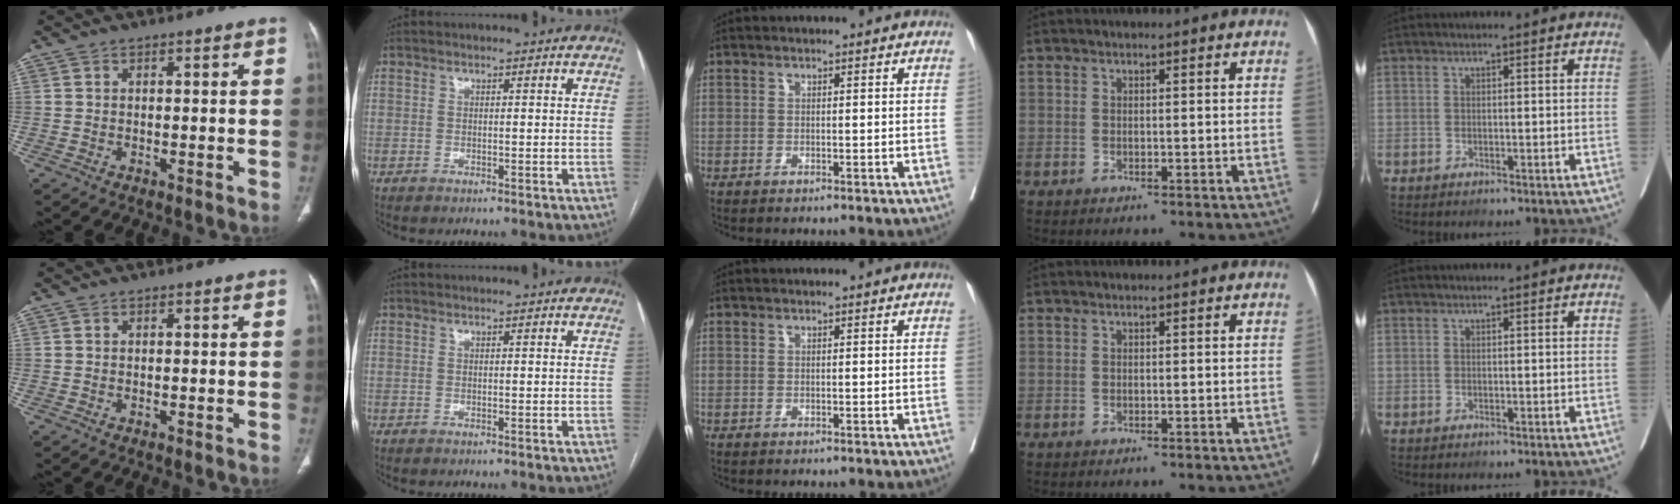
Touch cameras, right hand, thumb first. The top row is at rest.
{}